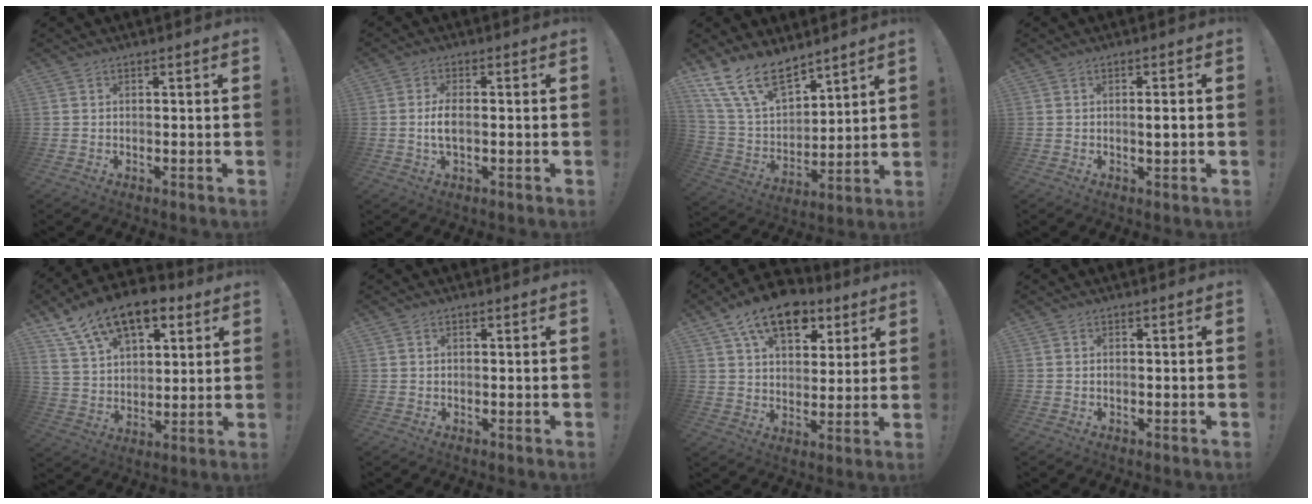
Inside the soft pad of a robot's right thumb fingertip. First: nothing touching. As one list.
[{"total": 4.6, "force": [-0.2, 2.1, 4.1], "torque": [-0.086, -0.003, -0.011]}, {"total": 16.4, "force": [12.1, 7.7, 8.0], "torque": [-0.158, -0.084, 0.228]}, {"total": 2.3, "force": [-0.2, 0.1, 2.3], "torque": [-0.032, -0.003, -0.006]}, {"total": 17.3, "force": [10.3, 9.8, 9.8], "torque": [-0.162, -0.052, 0.189]}, {"total": 0.0}, {"total": 15.1, "force": [8.7, 9.0, 8.5], "torque": [-0.126, -0.042, 0.156]}, {"total": 0.0}]